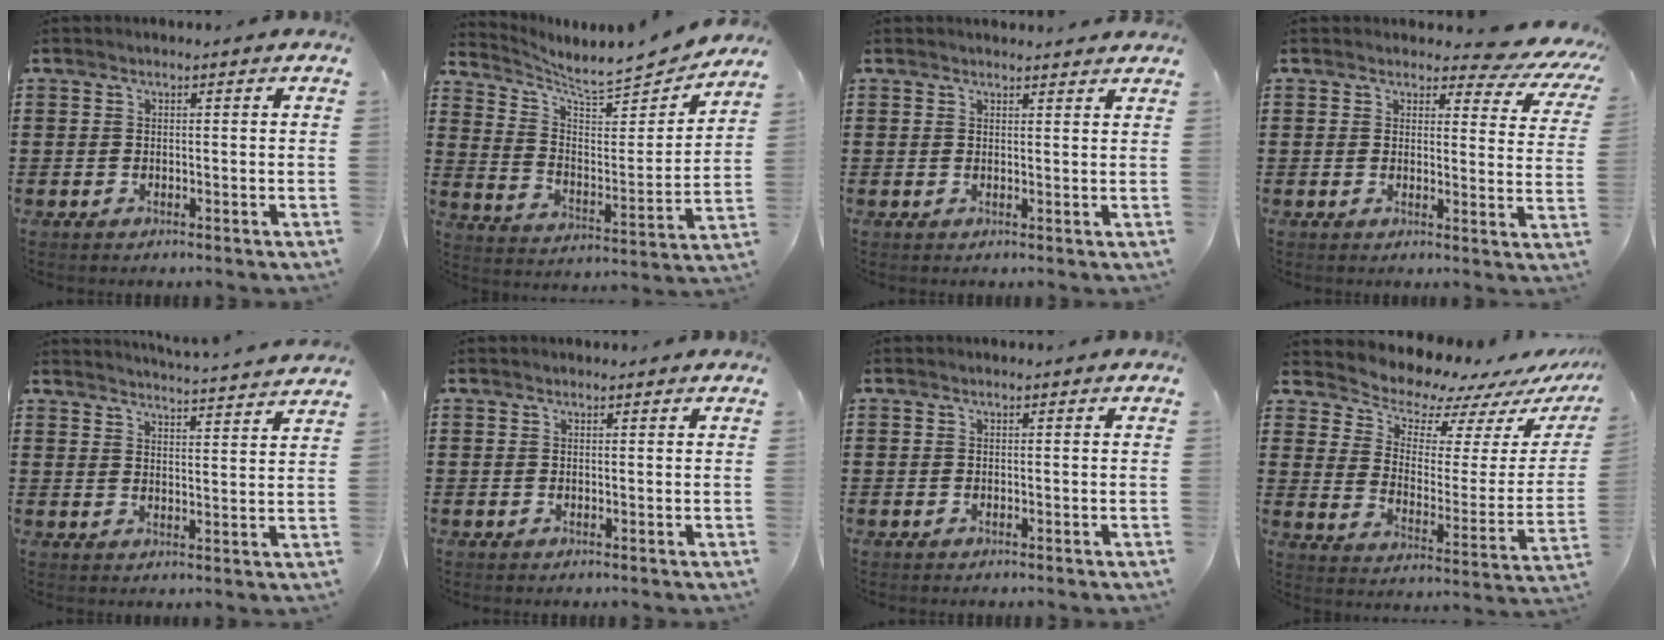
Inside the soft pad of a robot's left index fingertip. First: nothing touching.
{"total": 6.2, "force": [6.0, 0.5, 1.8], "torque": [-0.060, -0.054, 0.096]}
{"total": 1.6, "force": [1.6, 0.1, 0.1], "torque": [-0.006, 0.002, 0.031]}
{"total": 4.1, "force": [3.3, 1.3, 2.0], "torque": [-0.030, -0.024, 0.051]}
{"total": 4.0, "force": [3.9, -0.8, 0.2], "torque": [-0.013, -0.034, 0.065]}
{"total": 0.6, "force": [0.5, 0.4, 0.0], "torque": [-0.001, 0.002, 0.009]}
{"total": 0.0}
{"total": 7.4, "force": [7.1, 2.1, 0.7], "torque": [-0.044, -0.069, 0.123]}